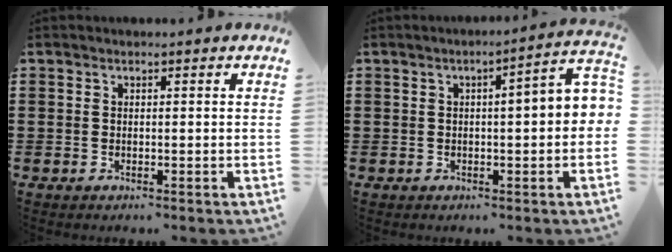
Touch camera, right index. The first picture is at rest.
{"total": 3.2, "force": [-0.3, 0.3, 3.2], "torque": [-0.049, -0.003, -0.011]}